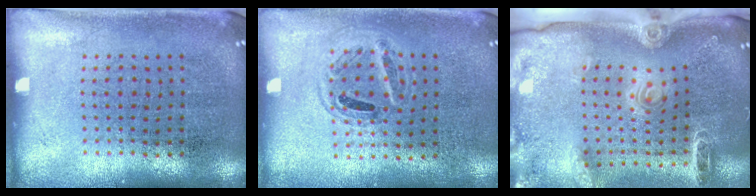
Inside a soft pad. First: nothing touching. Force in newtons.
{"total": 0.9, "press": 0.9, "slide": 0.3}
{"total": 2.2, "press": 1.8, "slide": 1.2}